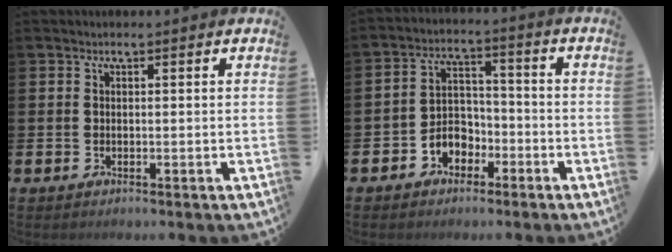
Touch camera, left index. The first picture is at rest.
{"total": 4.0, "force": [-2.2, 3.3, 0.8], "torque": [-0.032, 0.003, -0.050]}